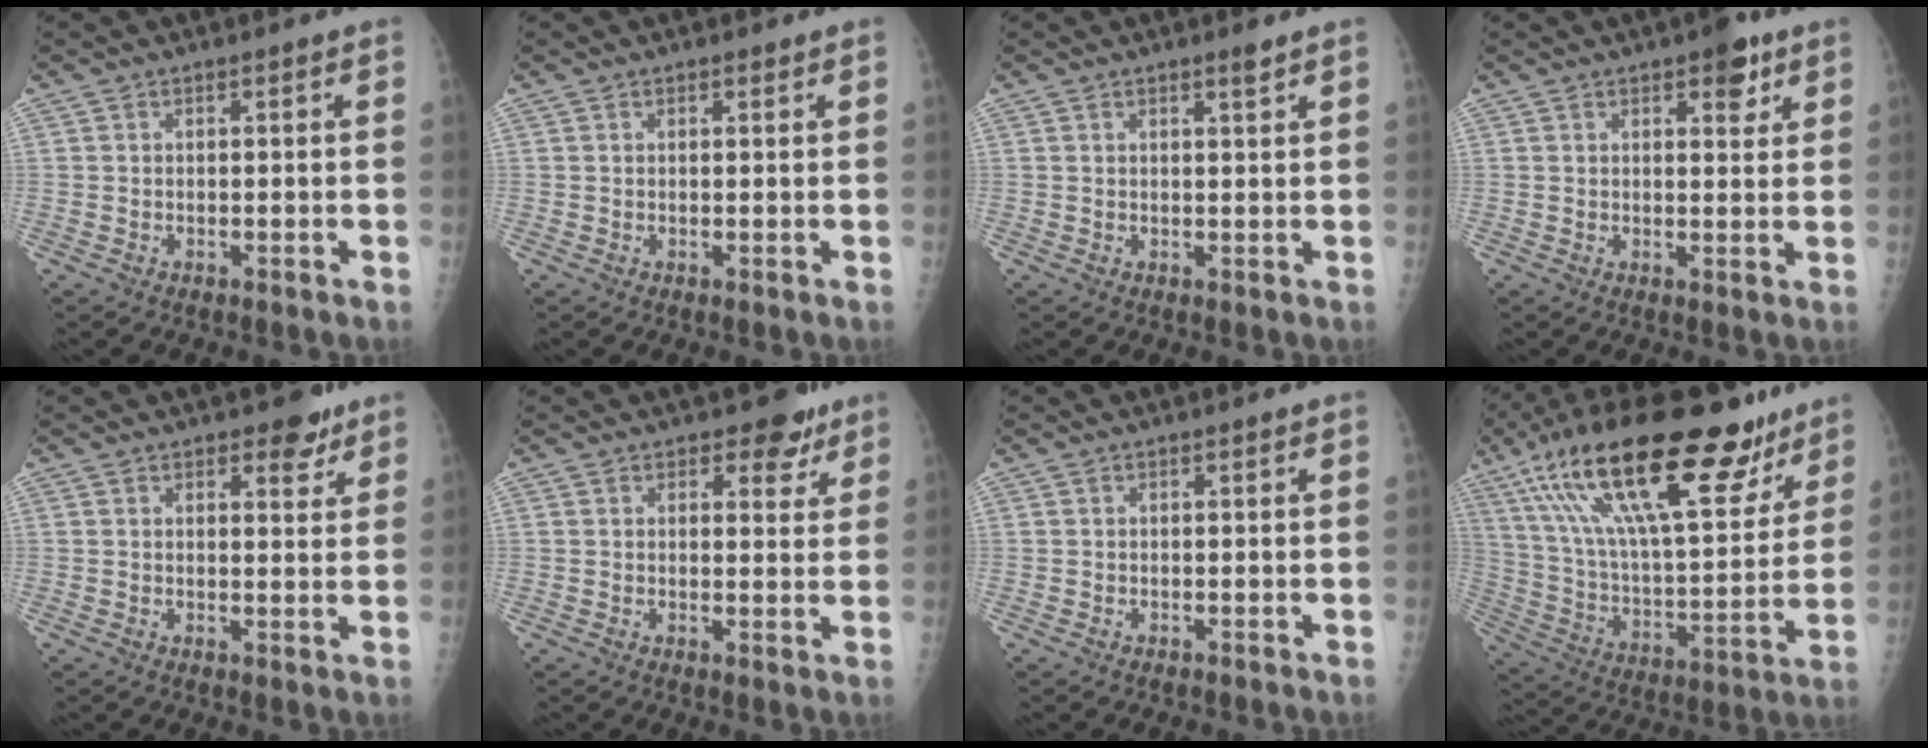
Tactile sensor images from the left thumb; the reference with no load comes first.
{"total": 0.5, "force": [0.4, 0.2, 0.3], "torque": [-0.003, -0.003, 0.005]}
{"total": 1.6, "force": [1.2, 0.1, 1.1], "torque": [-0.014, -0.008, 0.019]}
{"total": 5.1, "force": [2.9, 2.3, 3.5], "torque": [-0.025, -0.011, 0.033]}
{"total": 4.4, "force": [3.1, 2.2, 2.4], "torque": [-0.006, -0.017, 0.040]}
{"total": 5.0, "force": [3.4, 2.9, 2.4], "torque": [0.004, -0.017, 0.042]}
{"total": 0.0}
{"total": 31.1, "force": [18.4, 11.1, 22.4], "torque": [-0.347, -0.025, 0.311]}